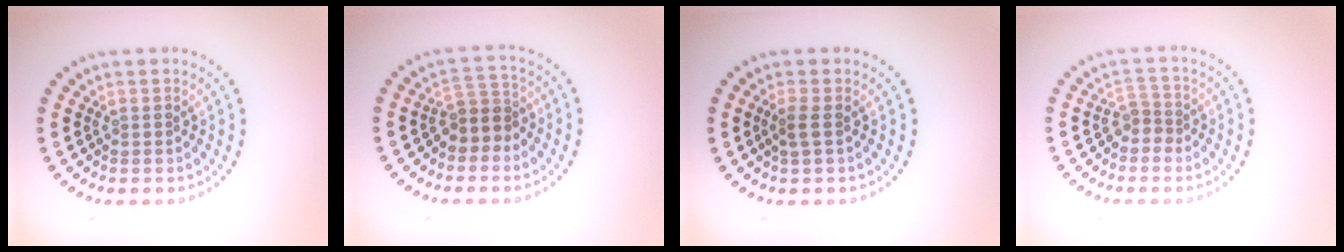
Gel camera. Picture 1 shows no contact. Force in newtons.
{"total": 2.7, "press": 2.2, "slide": 1.6}
{"total": 1.5, "press": 1.2, "slide": 0.8}
{"total": 1.7, "press": 1.1, "slide": 1.2}